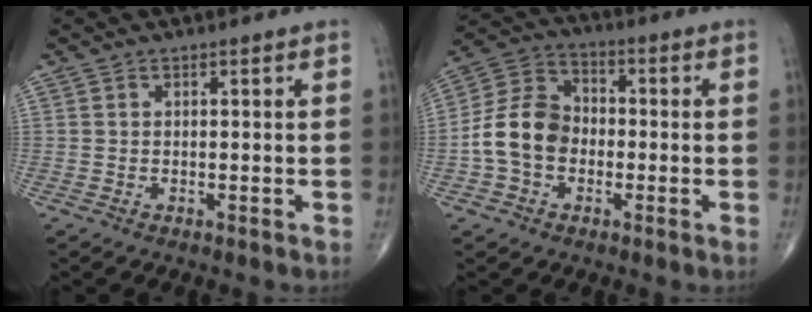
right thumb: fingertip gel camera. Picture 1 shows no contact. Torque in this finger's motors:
{"motor_torque": [1.03, 1.66, 1.03, -0.46, 0.10]}